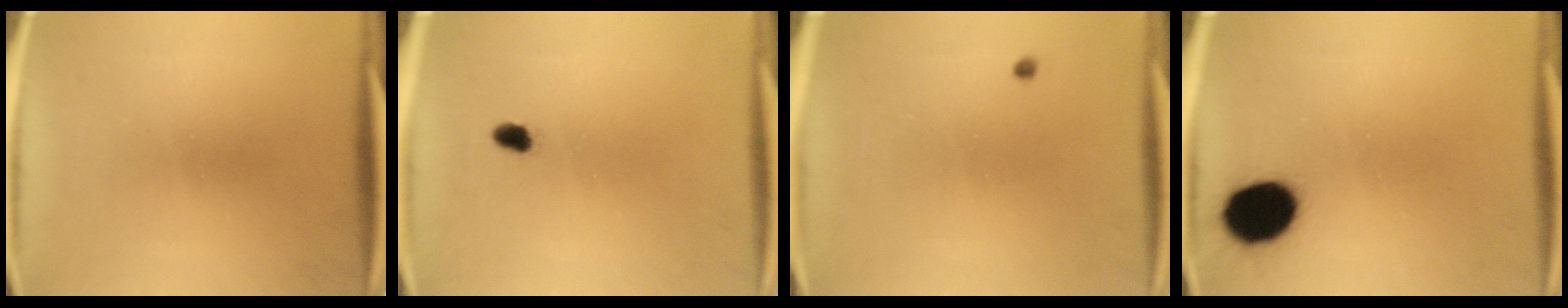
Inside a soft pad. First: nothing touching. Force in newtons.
{"total": 1.8}
{"total": 0.5}
{"total": 12.6}